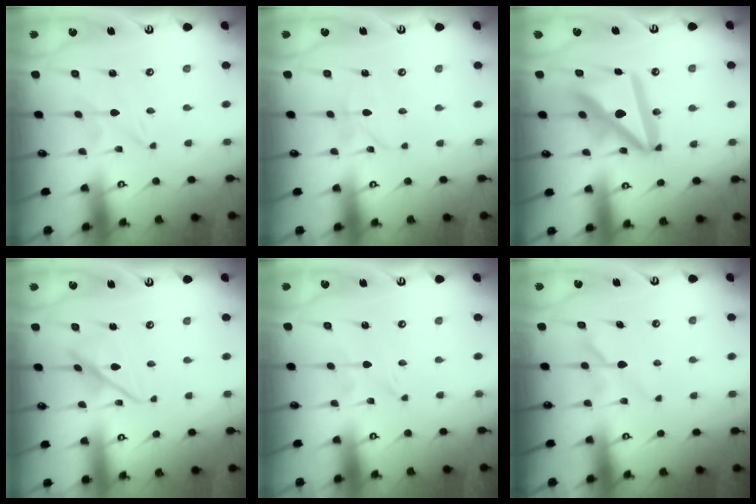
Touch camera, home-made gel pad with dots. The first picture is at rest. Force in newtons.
{"total": 3.1, "press": 3.1, "slide": 0.1}
{"total": 18.4, "press": 18.3, "slide": 2.1}
{"total": 11.1, "press": 11.0, "slide": 1.0}
{"total": 0.0}
{"total": 6.0, "press": 6.0, "slide": 0.4}